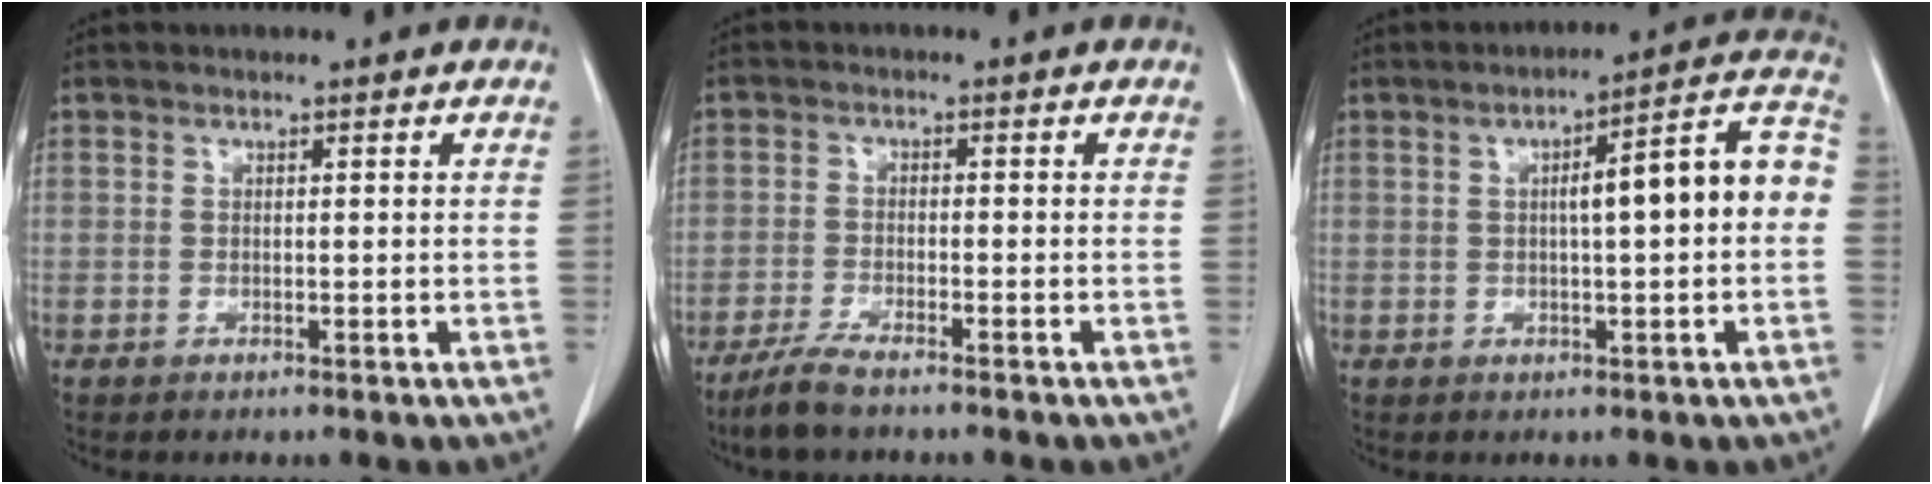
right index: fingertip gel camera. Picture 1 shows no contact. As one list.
[{"total": 4.3, "force": [-3.6, 0.3, 2.5], "torque": [-0.056, -0.011, -0.069]}, {"total": 11.2, "force": [0.2, 1.3, 11.2], "torque": [-0.150, 0.038, 0.001]}]